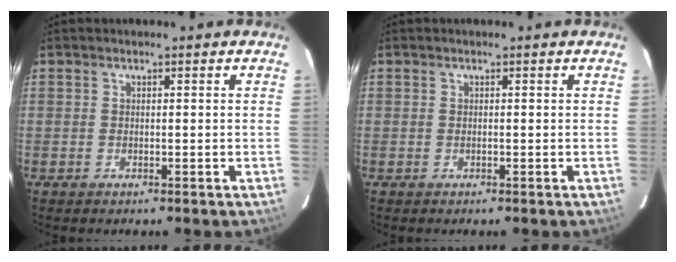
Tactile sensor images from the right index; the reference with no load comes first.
{"total": 0.0}